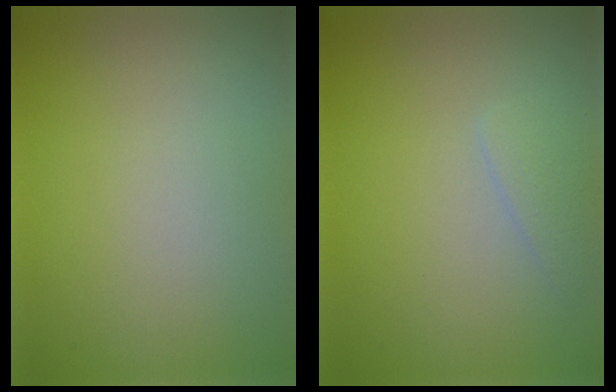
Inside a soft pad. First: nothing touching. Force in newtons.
{"total": 1.3, "press": 1.3, "slide": 0.1}